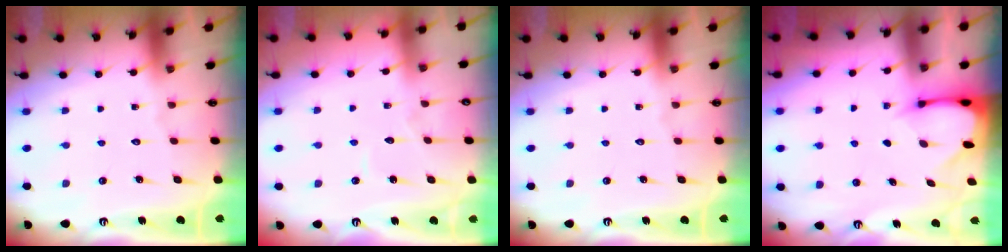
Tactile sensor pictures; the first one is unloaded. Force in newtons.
{"total": 2.9, "press": 2.9, "slide": 0.3}
{"total": 0.0}
{"total": 2.6, "press": 2.6, "slide": 0.3}